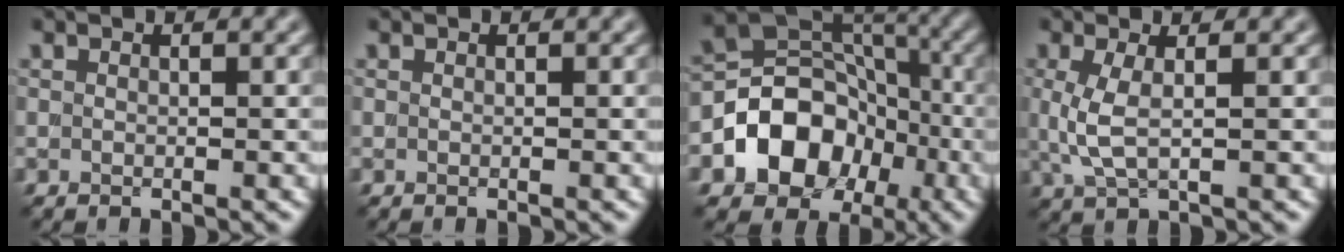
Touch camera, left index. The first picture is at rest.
{"total": 0.0}
{"total": 9.2, "force": [-3.1, 7.2, 4.8], "torque": [-0.059, 0.000, -0.059]}
{"total": 2.9, "force": [0.3, 1.0, 2.7], "torque": [-0.066, -0.004, 0.008]}